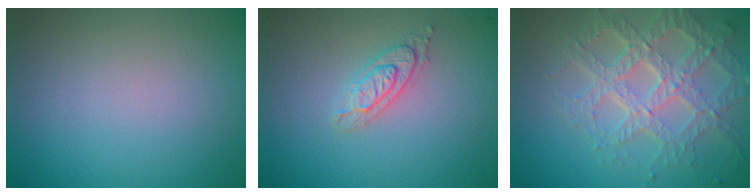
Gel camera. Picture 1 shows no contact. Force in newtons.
{"total": 2.1, "press": 2.0, "slide": 0.4}
{"total": 6.7, "press": 4.8, "slide": 4.7}